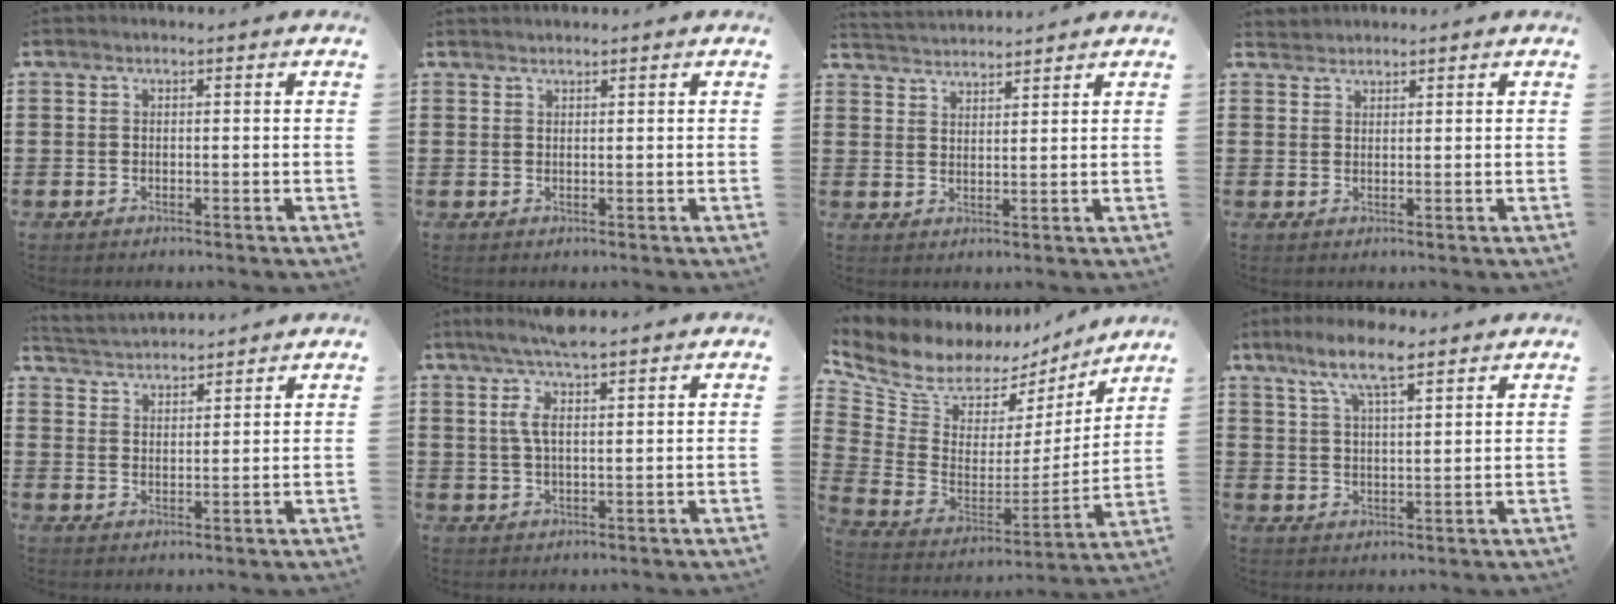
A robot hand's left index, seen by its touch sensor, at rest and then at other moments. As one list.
[{"total": 0.8, "force": [0.8, 0.0, 0.1], "torque": [-0.003, -0.002, 0.016]}, {"total": 2.5, "force": [2.5, -0.2, -0.4], "torque": [-0.001, -0.008, 0.046]}, {"total": 1.4, "force": [1.3, 0.3, -0.2], "torque": [-0.001, 0.000, 0.028]}, {"total": 2.9, "force": [2.9, 0.2, -0.2], "torque": [-0.009, -0.012, 0.051]}, {"total": 6.6, "force": [3.9, 1.3, 5.2], "torque": [-0.109, -0.003, 0.067]}, {"total": 8.0, "force": [6.9, 3.7, 1.4], "torque": [-0.077, -0.057, 0.125]}, {"total": 8.0, "force": [5.8, 1.8, 5.3], "torque": [-0.117, -0.003, 0.104]}]